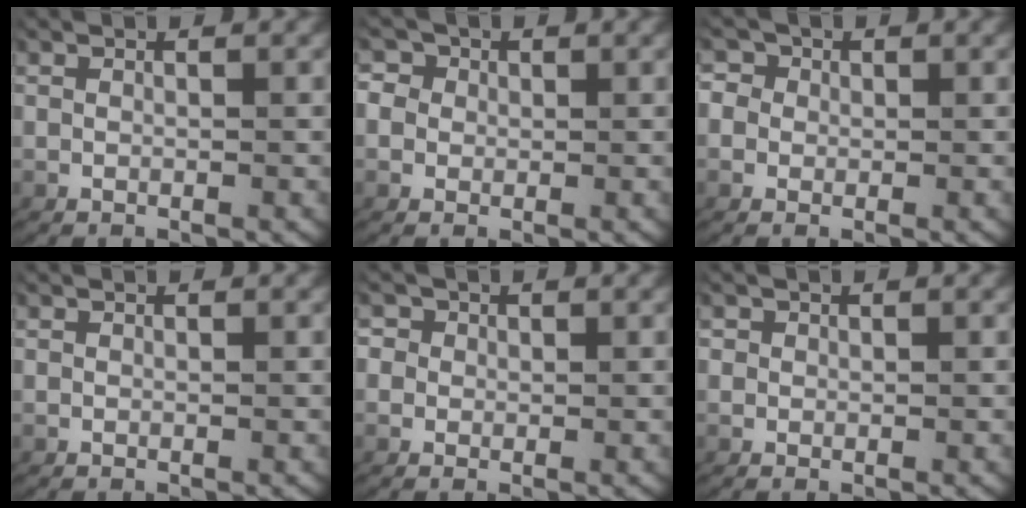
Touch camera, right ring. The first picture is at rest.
{"total": 3.9, "force": [0.8, 3.6, 1.4], "torque": [-0.038, 0.001, 0.005]}
{"total": 3.6, "force": [0.5, 3.4, 1.1], "torque": [-0.032, 0.003, -0.002]}
{"total": 0.0}
{"total": 2.6, "force": [0.5, 2.4, 0.8], "torque": [-0.024, 0.000, 0.002]}
{"total": 0.9, "force": [0.2, 0.8, 0.2], "torque": [-0.008, -0.007, 0.004]}